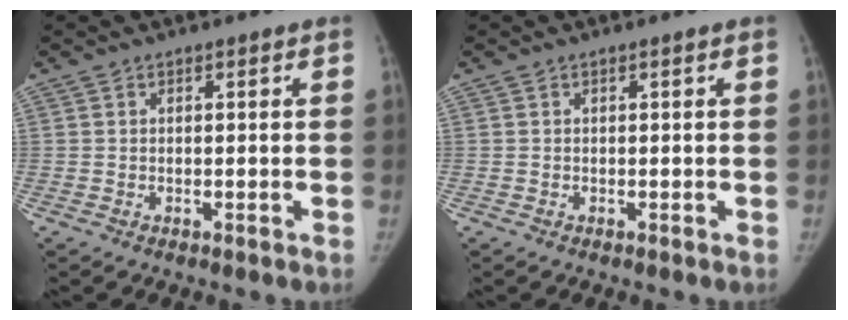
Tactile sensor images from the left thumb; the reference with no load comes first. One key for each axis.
{"total": 0.0}